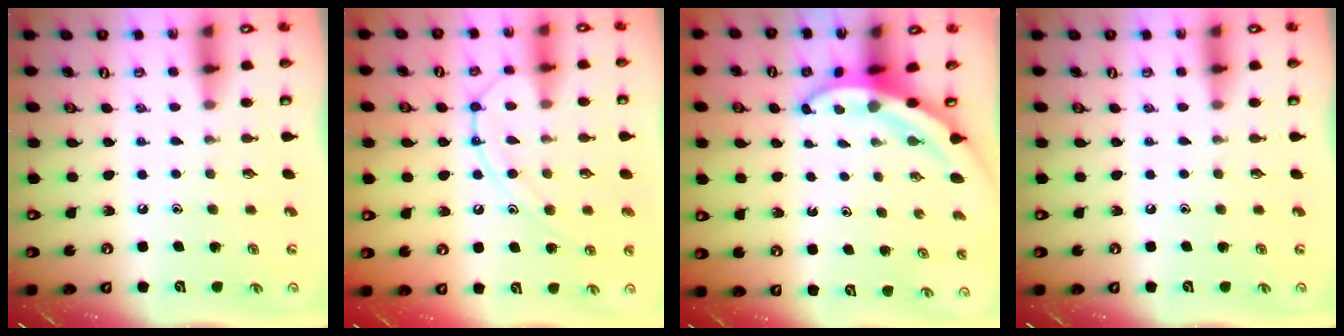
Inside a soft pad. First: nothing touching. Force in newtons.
{"total": 13.0, "press": 12.9, "slide": 1.2}
{"total": 3.9, "press": 3.9, "slide": 0.4}
{"total": 0.0}